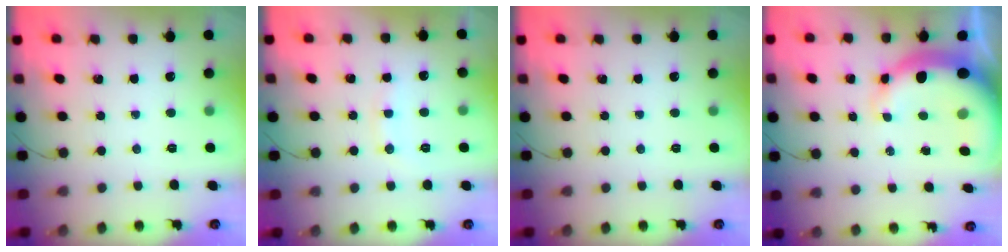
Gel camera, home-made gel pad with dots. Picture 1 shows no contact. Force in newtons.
{"total": 7.3, "press": 7.2, "slide": 1.2}
{"total": 0.0}
{"total": 11.3, "press": 10.9, "slide": 3.0}